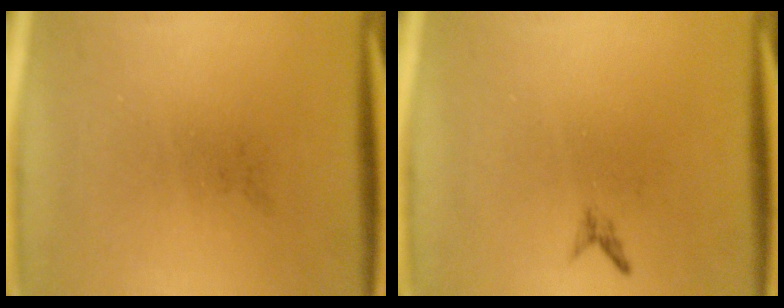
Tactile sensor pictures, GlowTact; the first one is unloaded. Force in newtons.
{"total": 0.7}